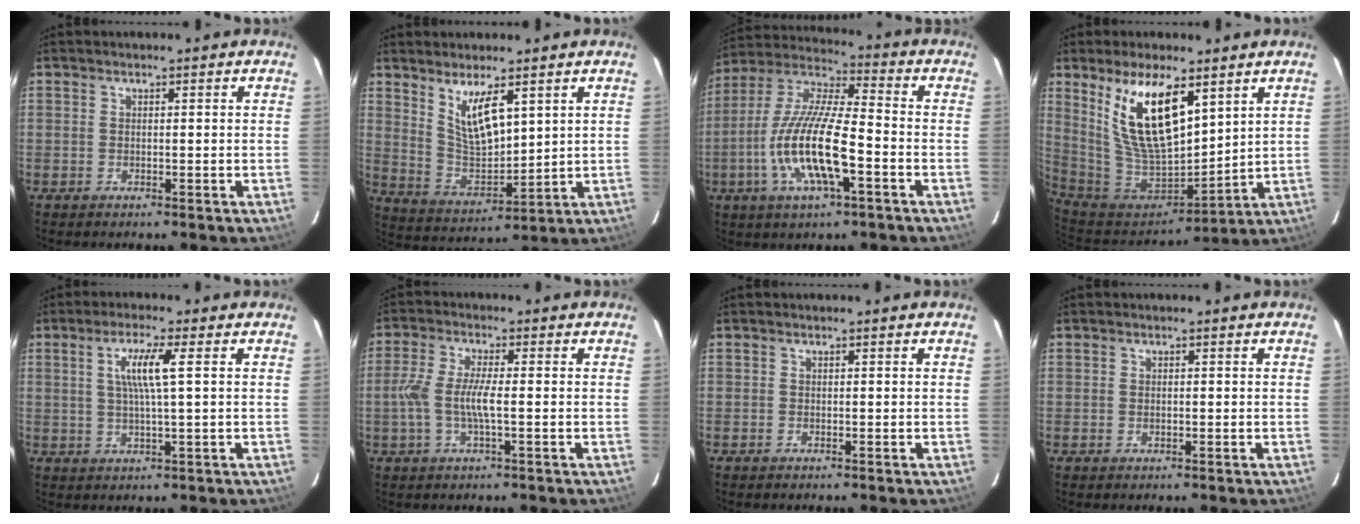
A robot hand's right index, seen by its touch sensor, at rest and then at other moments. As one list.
[{"total": 9.6, "force": [4.8, 3.4, 7.5], "torque": [-0.141, -0.011, 0.110]}, {"total": 16.6, "force": [-5.5, 4.2, 15.1], "torque": [-0.306, -0.009, -0.112]}, {"total": 17.8, "force": [8.6, 7.2, 13.8], "torque": [-0.258, -0.001, 0.182]}, {"total": 5.8, "force": [1.4, -0.3, 5.6], "torque": [-0.105, 0.000, 0.026]}, {"total": 6.6, "force": [-1.2, 1.0, 6.4], "torque": [-0.134, 0.000, -0.025]}, {"total": 0.0}, {"total": 0.7, "force": [-0.2, 0.6, 0.4], "torque": [-0.007, 0.001, -0.003]}]